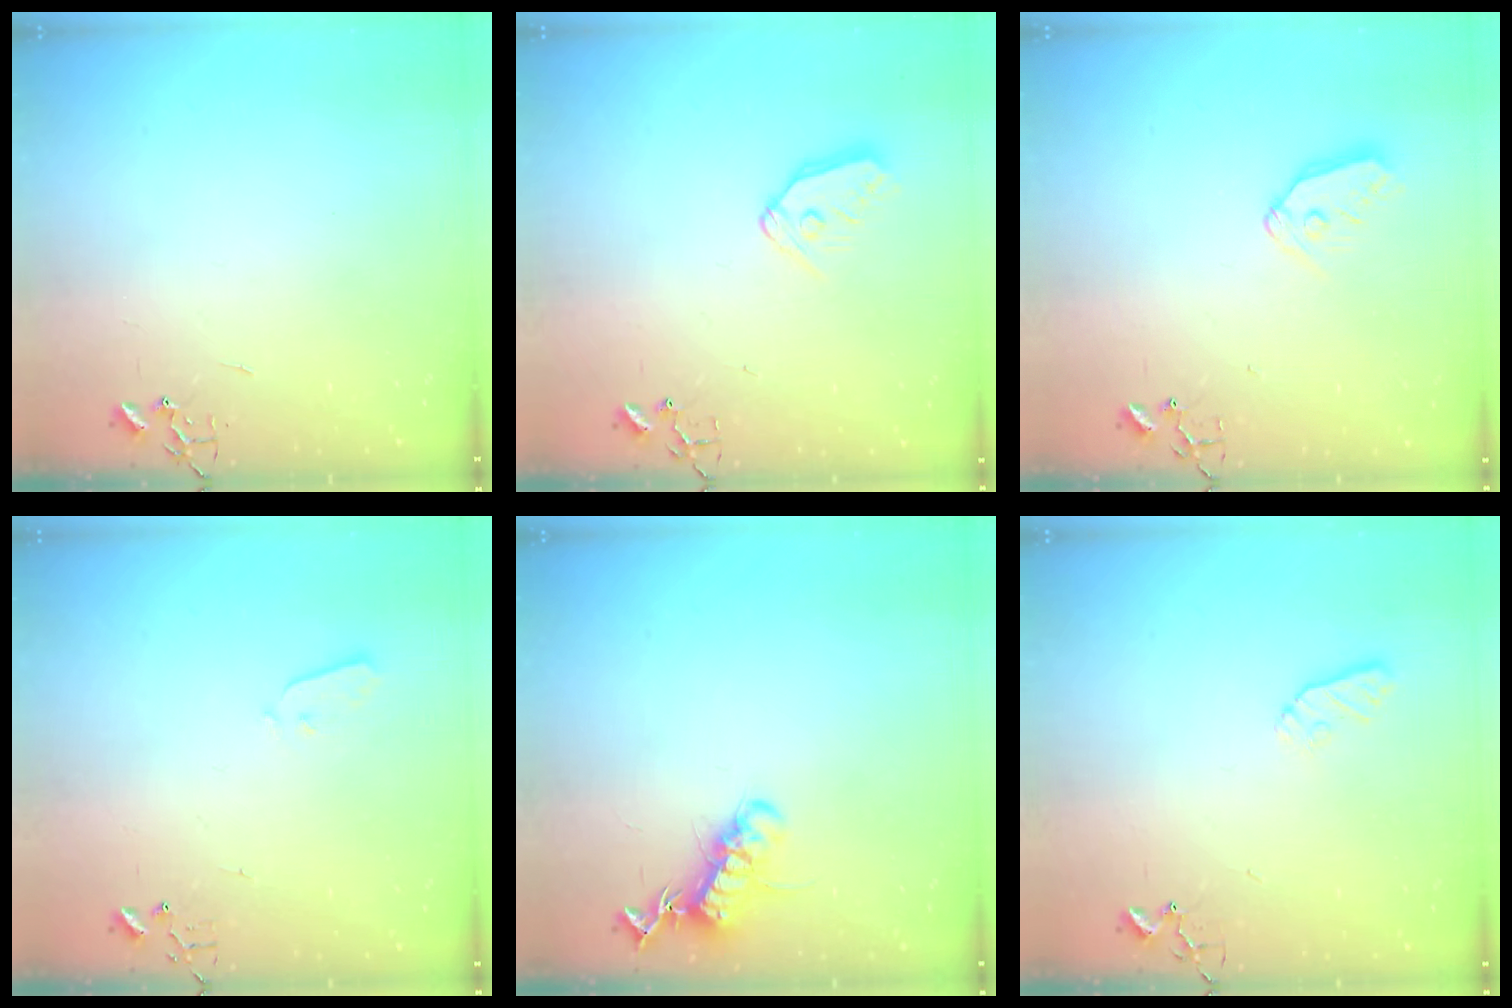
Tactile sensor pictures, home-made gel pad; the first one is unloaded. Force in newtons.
{"total": 10.0, "press": 9.9, "slide": 1.1}
{"total": 9.0, "press": 8.9, "slide": 0.9}
{"total": 3.0, "press": 2.9, "slide": 0.3}
{"total": 13.8, "press": 13.7, "slide": 1.3}
{"total": 7.2, "press": 7.1, "slide": 0.8}